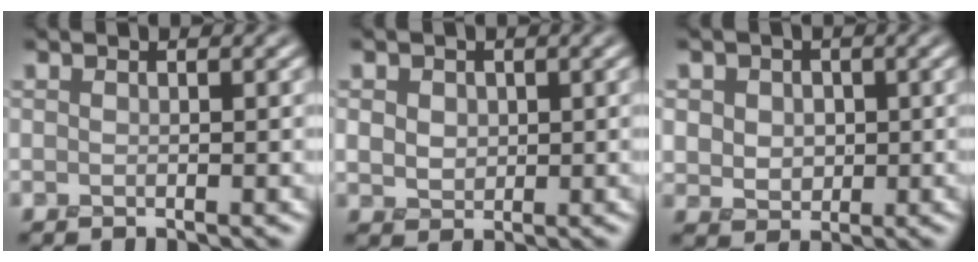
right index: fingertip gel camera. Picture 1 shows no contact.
{"total": 2.9, "force": [0.9, 2.4, 1.5], "torque": [-0.039, 0.006, 0.016]}
{"total": 4.1, "force": [0.8, 3.6, 1.8], "torque": [-0.035, 0.008, 0.006]}